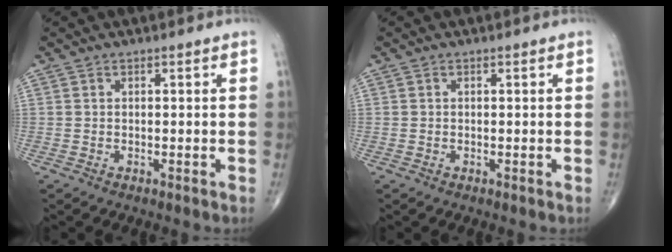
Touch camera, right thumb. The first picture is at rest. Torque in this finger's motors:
{"motor_torque": [0.18, -0.54, 0.03, 0.24, 0.01]}